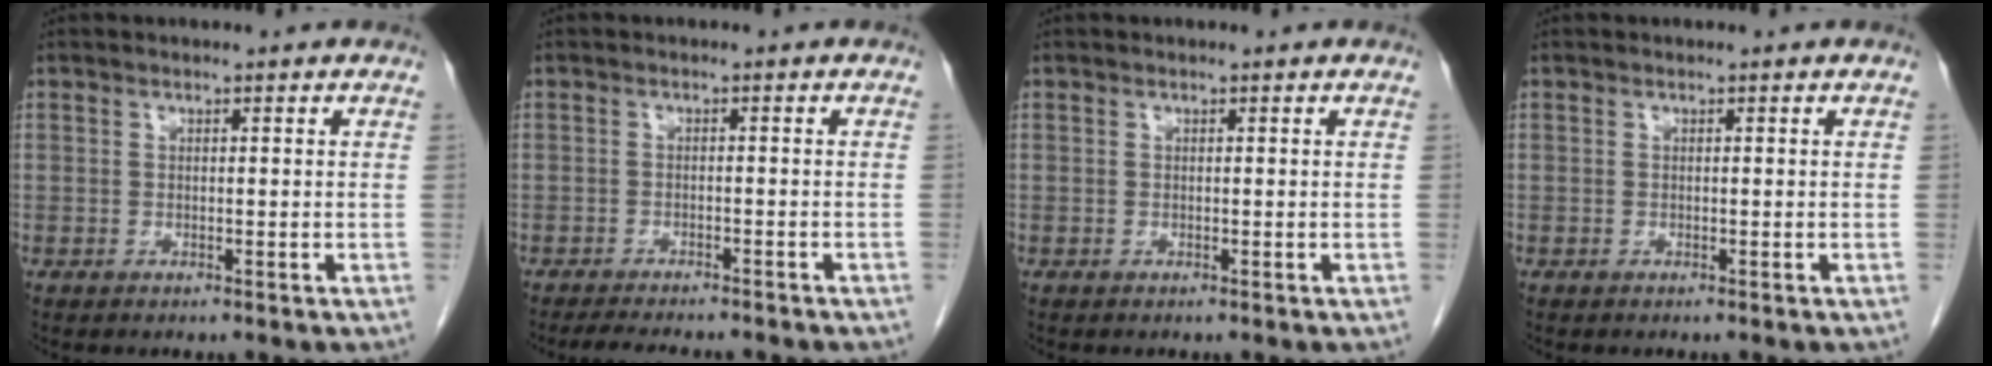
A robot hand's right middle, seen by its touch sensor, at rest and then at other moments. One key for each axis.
{"total": 8.3, "fx": -7.4, "fy": 1.6, "fz": 3.4, "tx": -0.050, "ty": -0.007, "tz": -0.100}
{"total": 0.0}
{"total": 0.0}